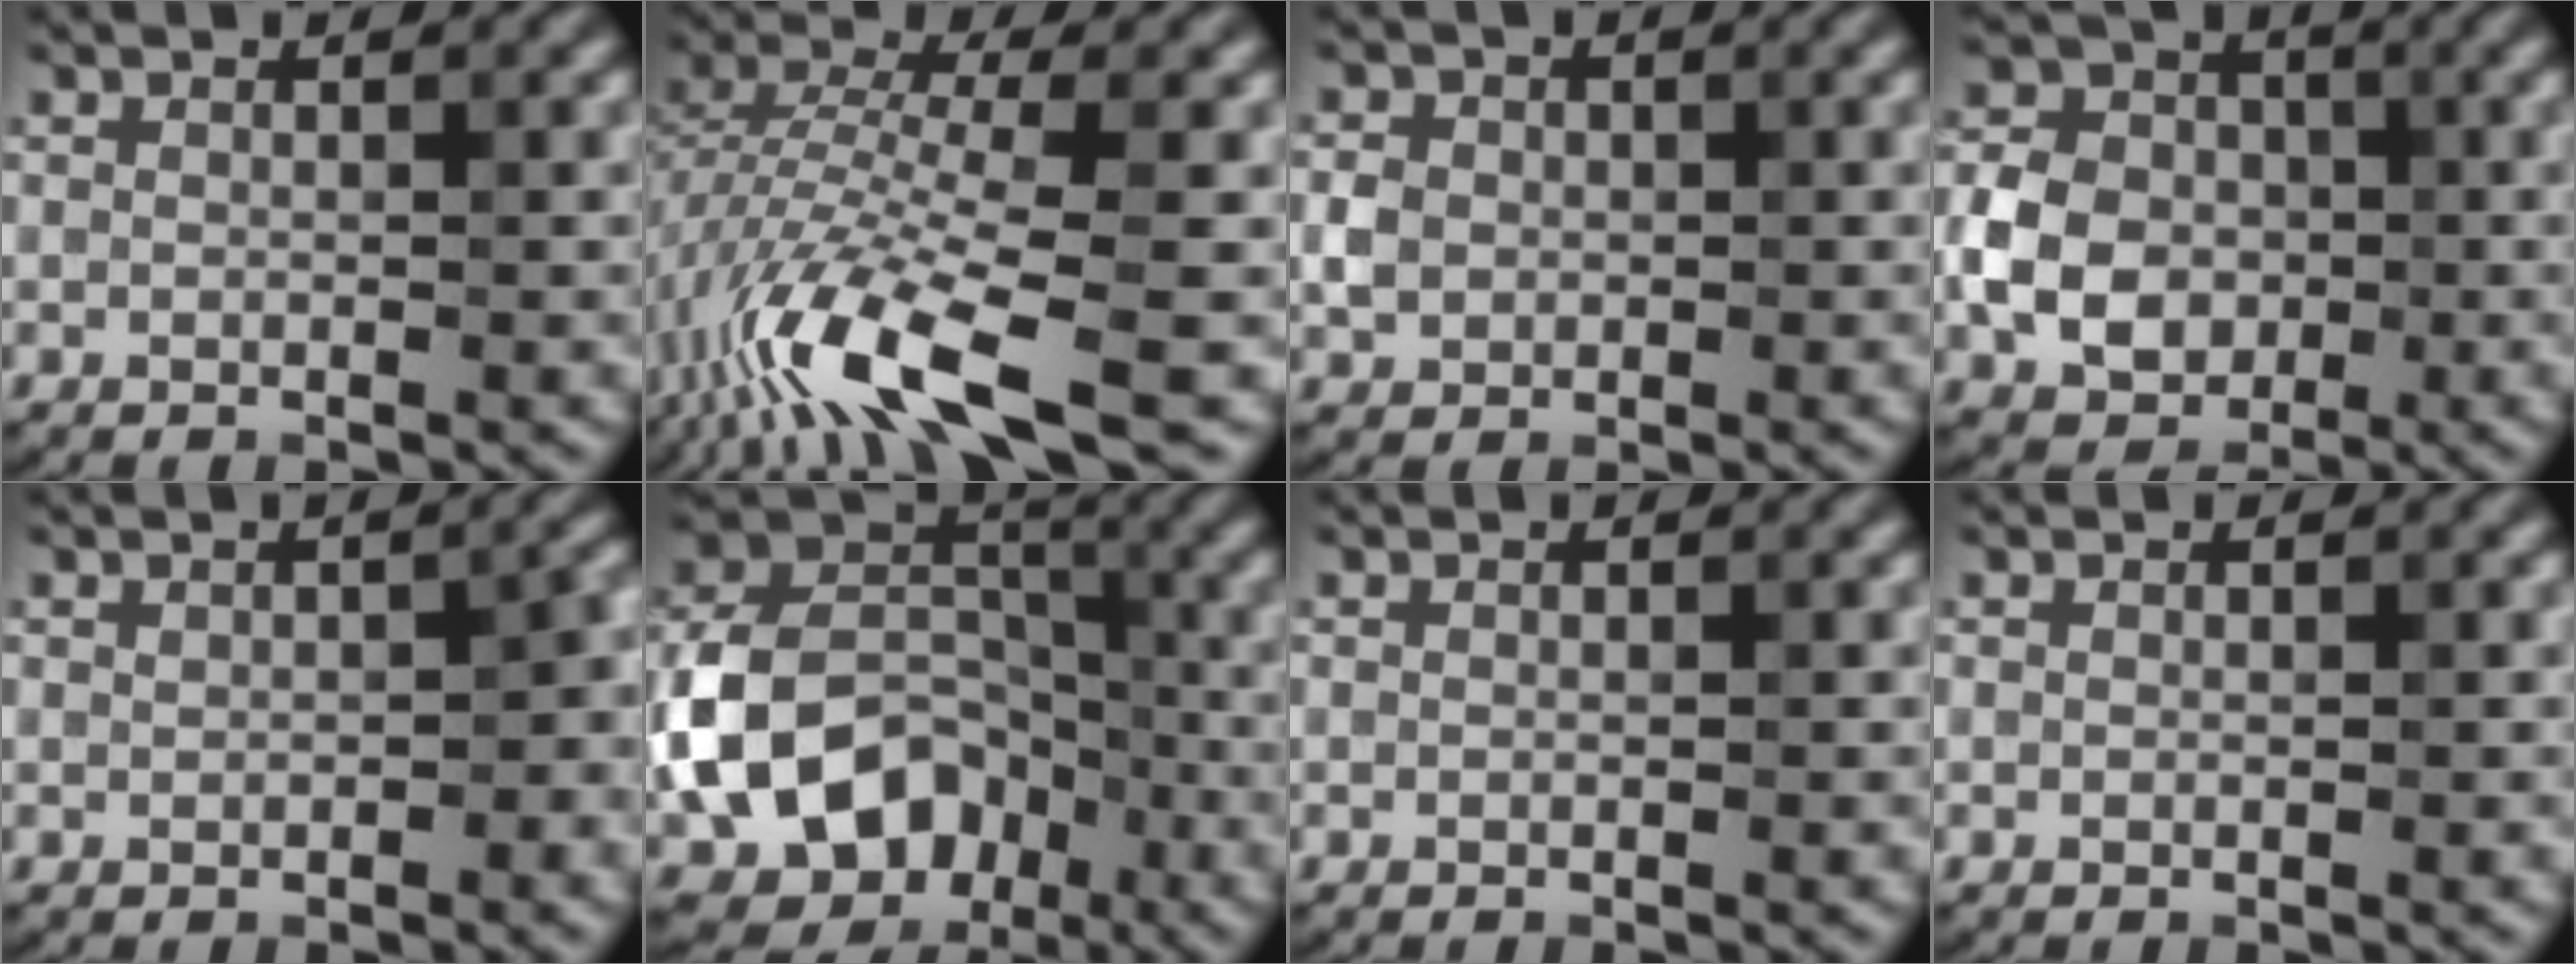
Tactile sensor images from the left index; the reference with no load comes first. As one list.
[{"total": 10.6, "force": [-5.7, 3.1, 8.3], "torque": [-0.170, 0.002, -0.116]}, {"total": 2.1, "force": [-0.2, 1.9, 0.9], "torque": [-0.012, 0.001, -0.006]}, {"total": 6.1, "force": [-1.2, 5.0, 3.2], "torque": [-0.059, 0.005, -0.035]}, {"total": 2.8, "force": [-0.2, 1.6, 2.3], "torque": [-0.029, 0.003, 0.000]}, {"total": 10.7, "force": [-3.7, 7.9, 6.1], "torque": [-0.110, 0.009, -0.080]}, {"total": 0.0}, {"total": 0.0}]